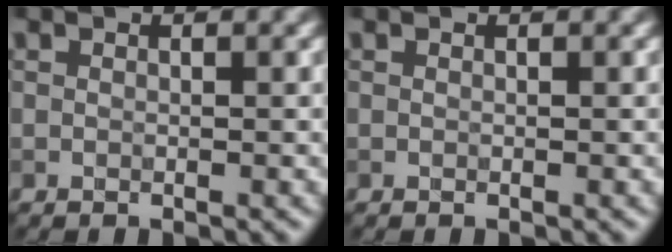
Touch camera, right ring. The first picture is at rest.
{"total": 0.0}